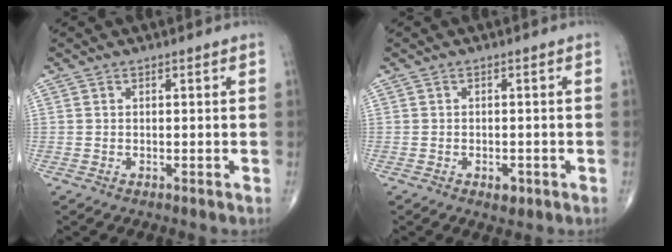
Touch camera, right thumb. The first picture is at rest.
{"total": 2.2, "force": [-1.0, 1.3, 1.5], "torque": [-0.015, 0.001, -0.011]}